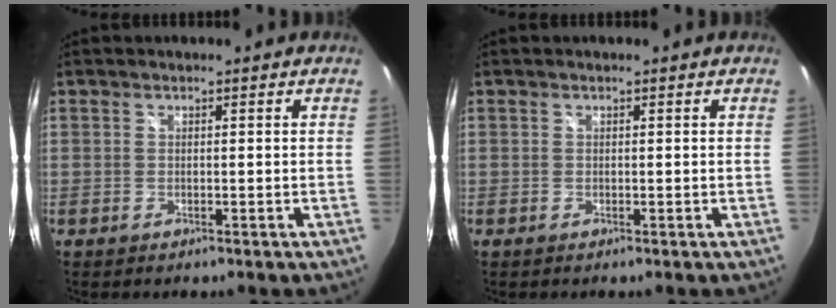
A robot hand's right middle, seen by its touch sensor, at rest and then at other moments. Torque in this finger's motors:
{"motor_torque": [-0.01, -0.01, 0.00, 0.00]}